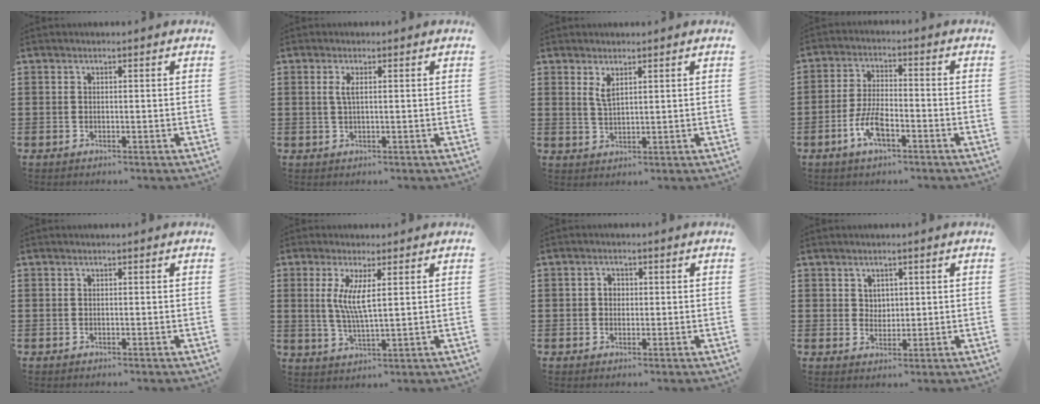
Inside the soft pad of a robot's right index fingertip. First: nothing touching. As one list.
[{"total": 1.9, "force": [0.4, 0.4, 1.8], "torque": [-0.036, 0.003, 0.005]}, {"total": 2.5, "force": [1.5, 0.9, 1.9], "torque": [-0.041, 0.003, 0.026]}, {"total": 6.4, "force": [-3.1, 2.4, 5.1], "torque": [-0.125, -0.004, -0.064]}, {"total": 0.0}, {"total": 5.6, "force": [1.3, 0.9, 5.3], "torque": [-0.107, -0.003, 0.022]}, {"total": 1.7, "force": [0.1, 1.4, 0.9], "torque": [-0.021, 0.008, 0.000]}, {"total": 2.3, "force": [1.3, 1.8, 0.5], "torque": [-0.016, 0.009, 0.025]}]